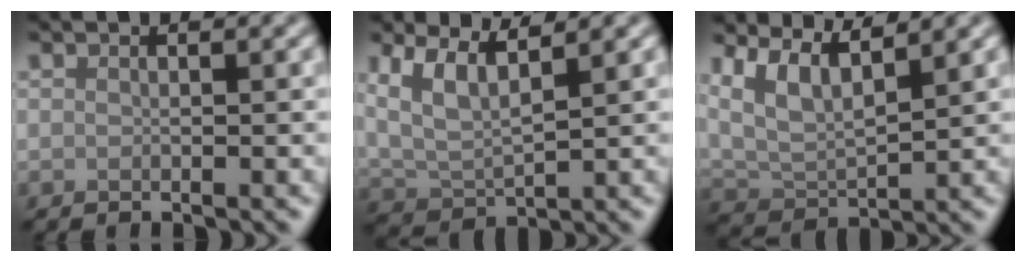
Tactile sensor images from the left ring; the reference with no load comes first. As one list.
[{"total": 5.3, "force": [3.1, 2.0, 3.8], "torque": [-0.081, 0.005, 0.059]}, {"total": 6.1, "force": [3.9, 2.3, 4.0], "torque": [-0.079, 0.001, 0.076]}]